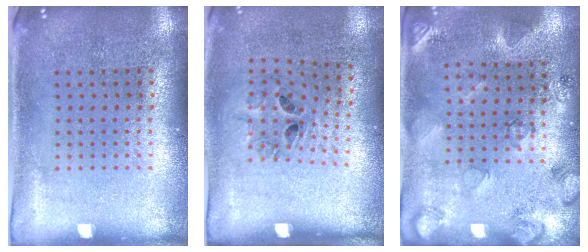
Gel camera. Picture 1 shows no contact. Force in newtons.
{"total": 1.3, "press": 0.7, "slide": 1.2}
{"total": 2.1, "press": 1.9, "slide": 1.0}